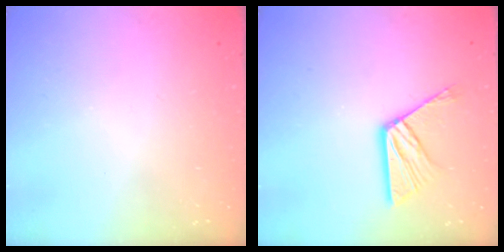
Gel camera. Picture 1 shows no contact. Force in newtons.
{"total": 10.6, "press": 10.6, "slide": 0.9}